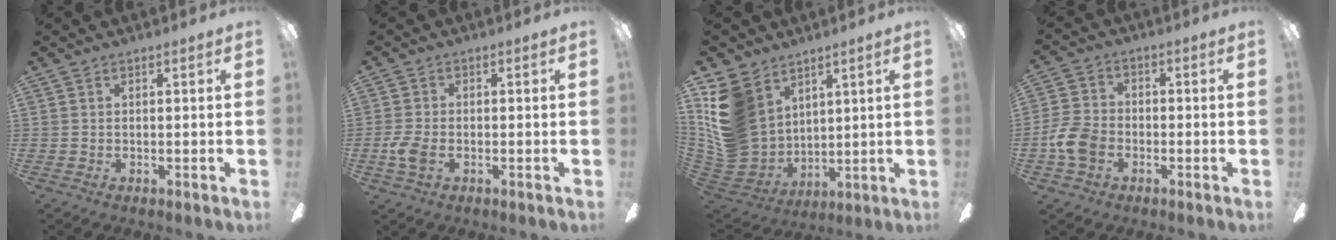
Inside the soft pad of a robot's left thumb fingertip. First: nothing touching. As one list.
[{"total": 4.6, "force": [-1.6, 2.5, 3.5], "torque": [-0.081, -0.002, -0.031]}, {"total": 16.6, "force": [7.2, 12.6, 8.2], "torque": [-0.212, -0.040, 0.143]}, {"total": 8.1, "force": [-3.0, 5.8, 4.8], "torque": [-0.111, 0.017, -0.055]}]